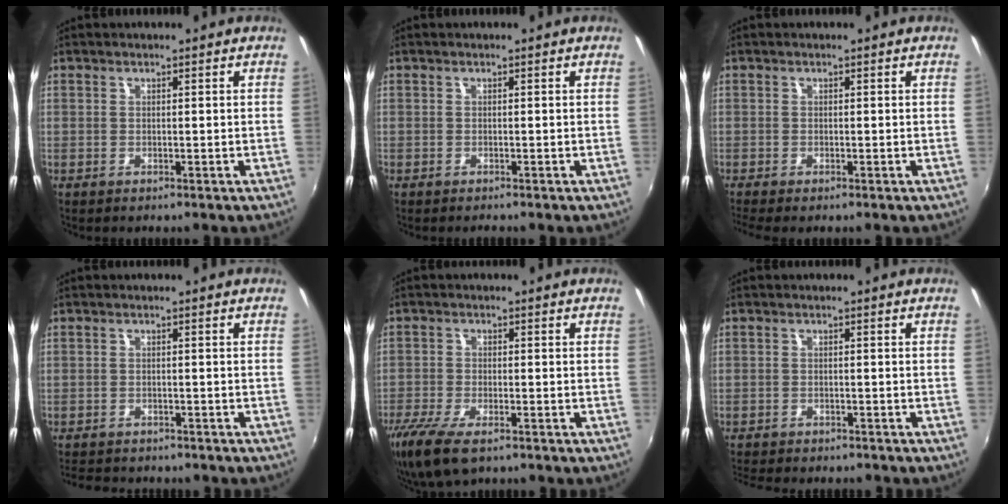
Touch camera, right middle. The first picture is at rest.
{"total": 0.6, "force": [-0.6, 0.1, 0.1], "torque": [-0.003, -0.004, -0.011]}
{"total": 2.0, "force": [-1.5, 0.1, 1.3], "torque": [-0.027, -0.011, -0.027]}
{"total": 7.2, "force": [-6.5, 2.2, 2.3], "torque": [-0.061, -0.014, -0.098]}
{"total": 11.3, "force": [-7.8, 4.0, 7.2], "torque": [-0.172, -0.043, -0.146]}
{"total": 8.2, "force": [-7.5, 1.8, 2.9], "torque": [-0.075, -0.019, -0.115]}